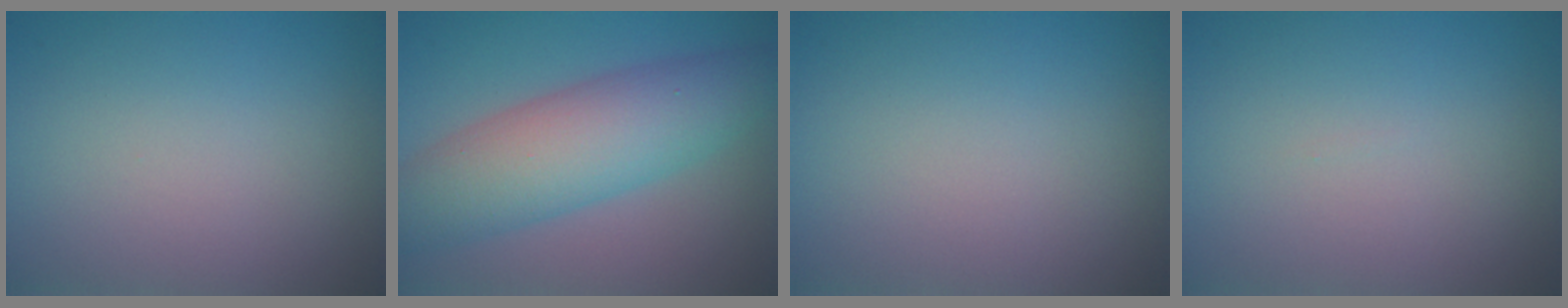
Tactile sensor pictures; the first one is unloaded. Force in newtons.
{"total": 8.3, "press": 8.3, "slide": 0.2}
{"total": 0.0}
{"total": 0.0}